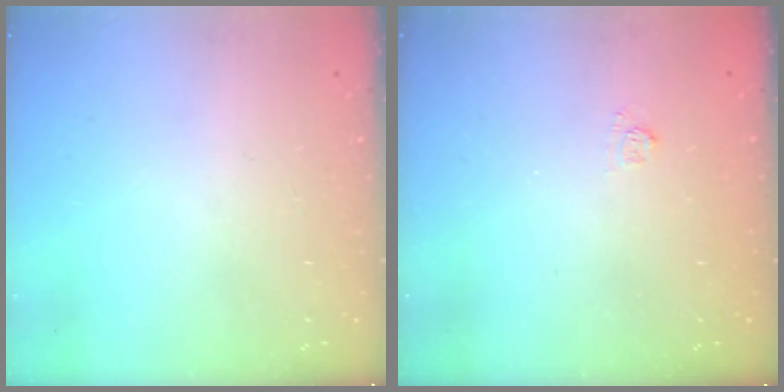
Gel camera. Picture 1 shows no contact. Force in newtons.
{"total": 2.2, "press": 2.1, "slide": 0.9}